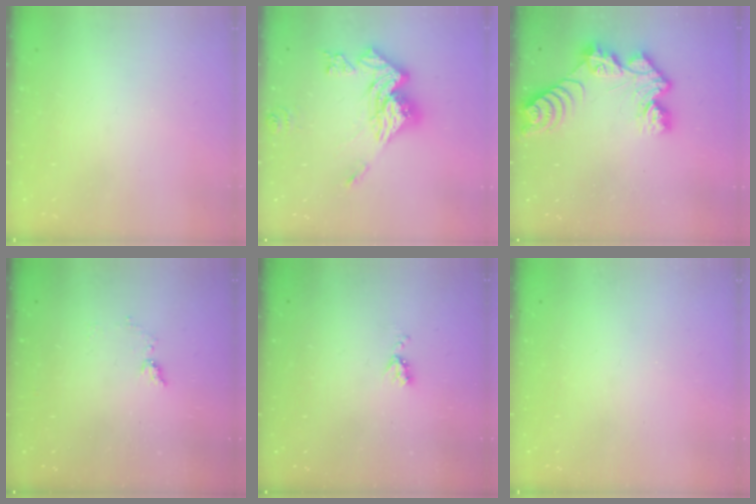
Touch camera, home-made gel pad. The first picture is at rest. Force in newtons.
{"total": 20.1, "press": 19.9, "slide": 2.2}
{"total": 11.8, "press": 11.7, "slide": 1.1}
{"total": 5.3, "press": 5.3, "slide": 0.6}
{"total": 4.3, "press": 4.3, "slide": 0.7}
{"total": 0.0}